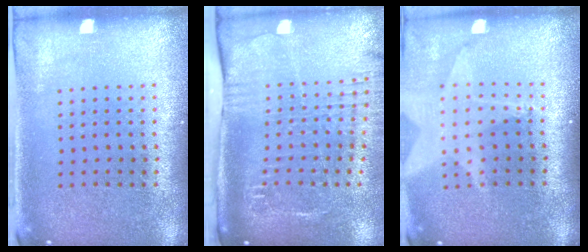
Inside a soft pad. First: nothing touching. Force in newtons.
{"total": 2.7, "press": 2.1, "slide": 1.7}
{"total": 2.0, "press": 1.5, "slide": 1.3}